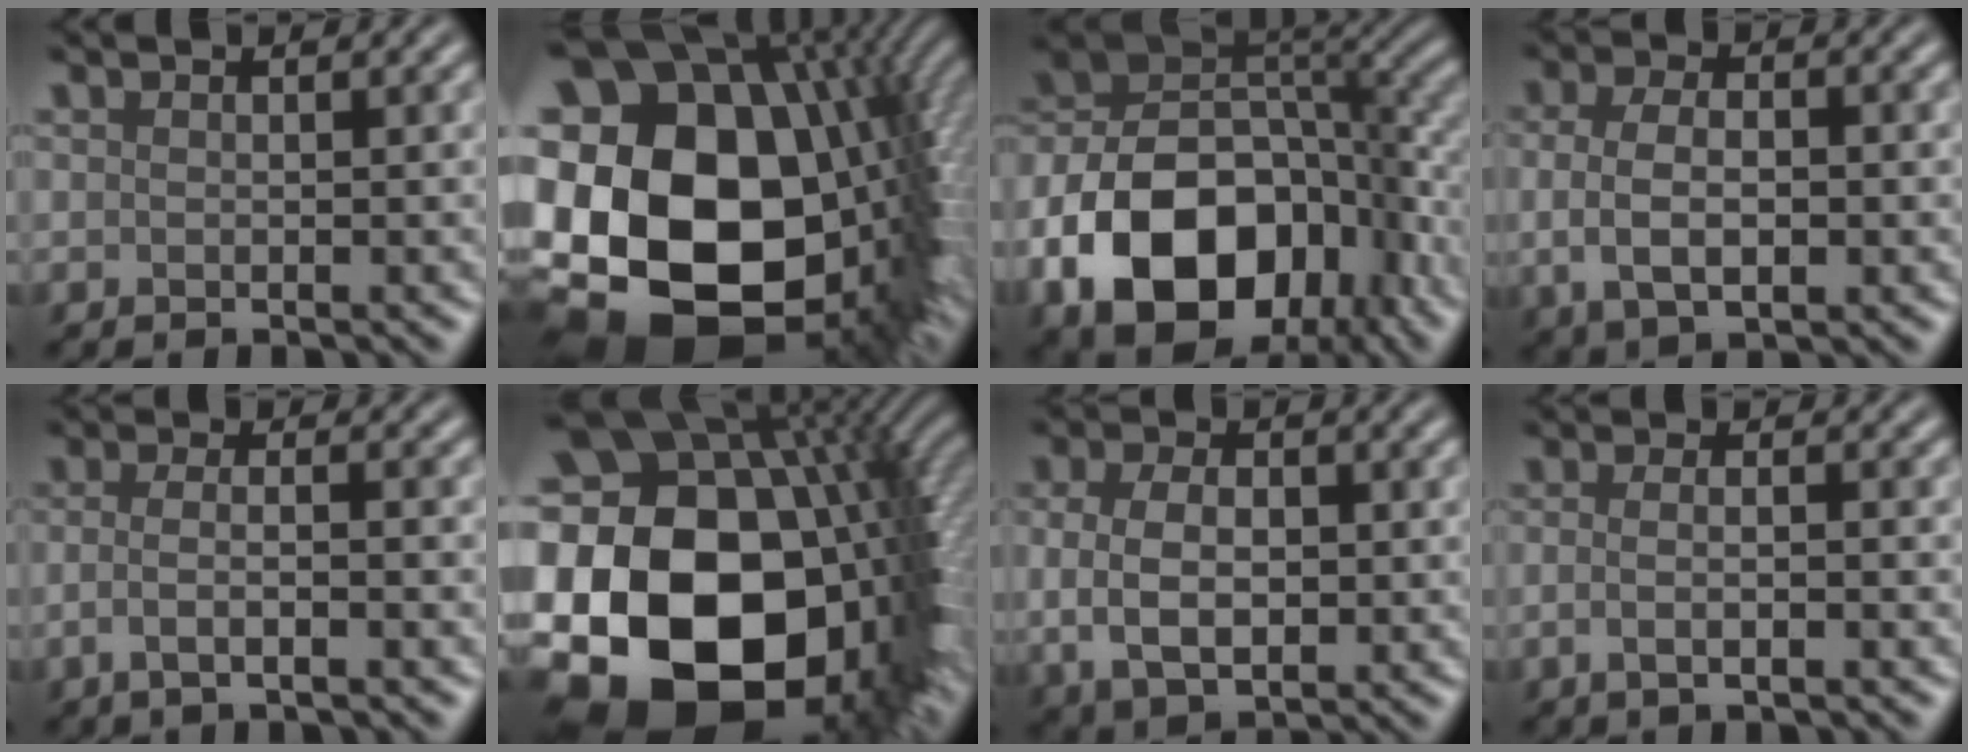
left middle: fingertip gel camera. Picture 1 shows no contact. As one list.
[{"total": 23.6, "force": [-1.5, 17.5, 15.8], "torque": [-0.310, -0.019, -0.032]}, {"total": 14.6, "force": [-5.9, 9.6, 9.3], "torque": [-0.176, -0.005, -0.110]}, {"total": 5.0, "force": [-0.4, 2.7, 4.2], "torque": [-0.082, -0.005, -0.008]}, {"total": 3.4, "force": [-1.0, 1.1, 3.1], "torque": [-0.048, -0.005, -0.025]}, {"total": 23.2, "force": [-4.1, 16.3, 16.0], "torque": [-0.330, -0.047, -0.049]}, {"total": 5.8, "force": [0.0, 3.6, 4.5], "torque": [-0.088, -0.002, 0.000]}, {"total": 3.1, "force": [-0.4, 1.4, 2.8], "torque": [-0.026, -0.001, -0.018]}]